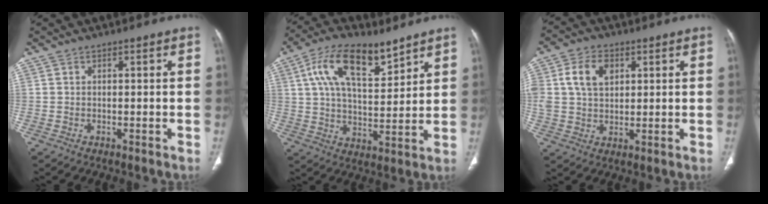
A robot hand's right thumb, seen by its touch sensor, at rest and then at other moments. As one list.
[{"total": 14.8, "force": [8.1, 6.6, 10.4], "torque": [-0.163, -0.023, 0.146]}, {"total": 8.3, "force": [2.6, 5.7, 5.4], "torque": [-0.087, -0.001, 0.050]}]